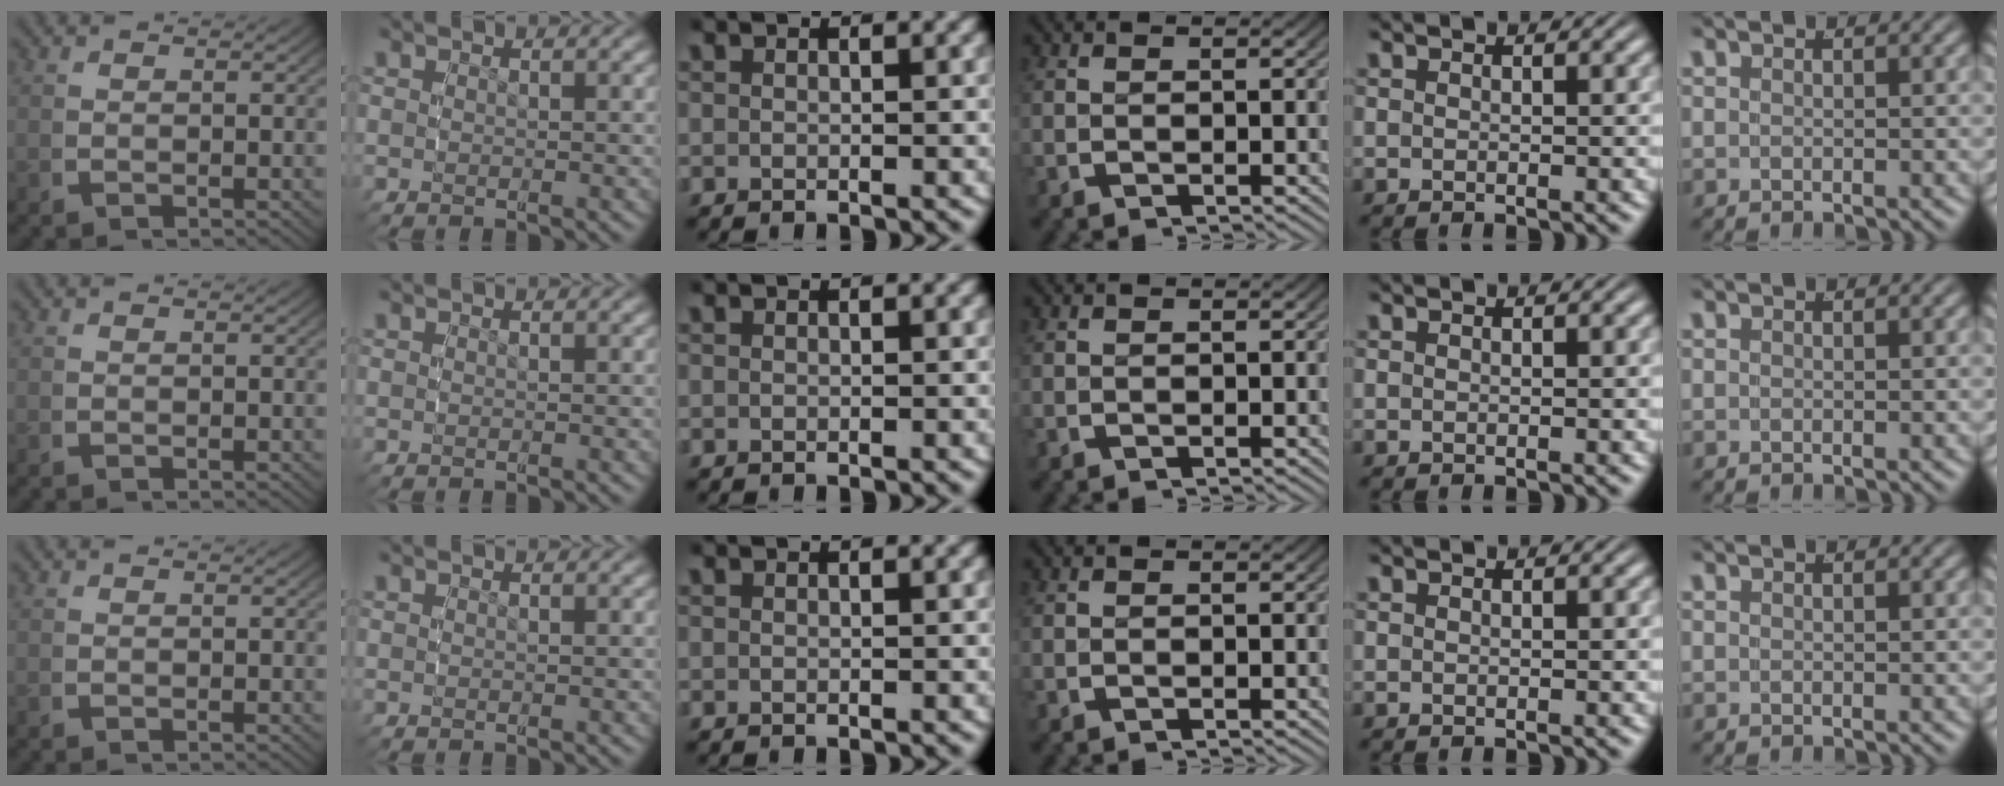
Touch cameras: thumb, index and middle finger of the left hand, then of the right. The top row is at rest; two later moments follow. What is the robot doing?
{"motion": "grasp_and_lifting", "object": "ethernet cable"}